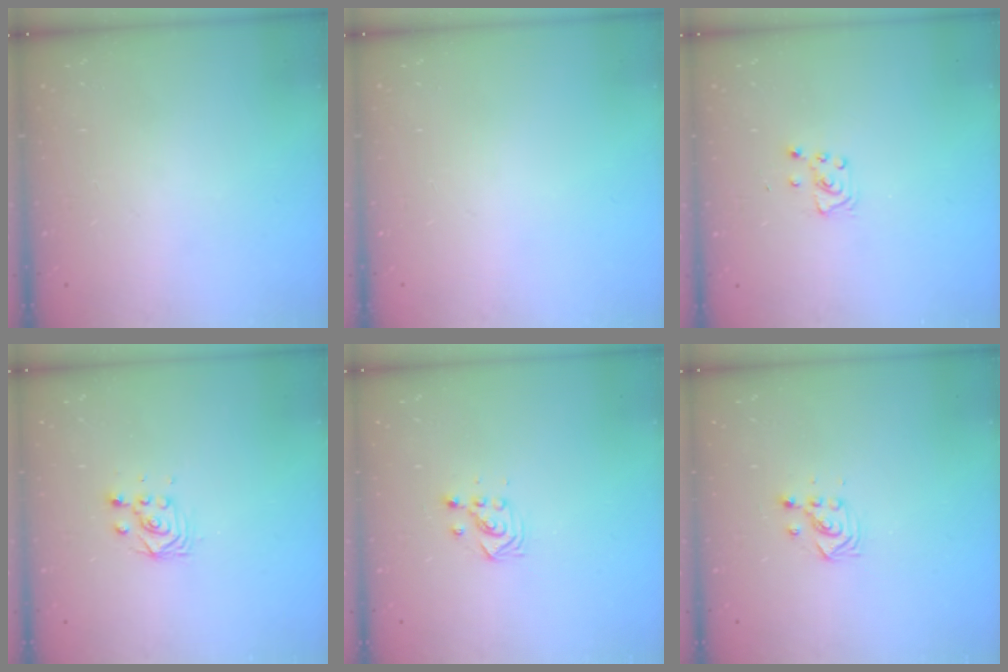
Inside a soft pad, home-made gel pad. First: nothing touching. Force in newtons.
{"total": 0.0}
{"total": 4.1, "press": 4.1, "slide": 0.4}
{"total": 2.8, "press": 2.5, "slide": 1.3}
{"total": 2.9, "press": 2.9, "slide": 0.3}
{"total": 2.9, "press": 2.9, "slide": 0.3}